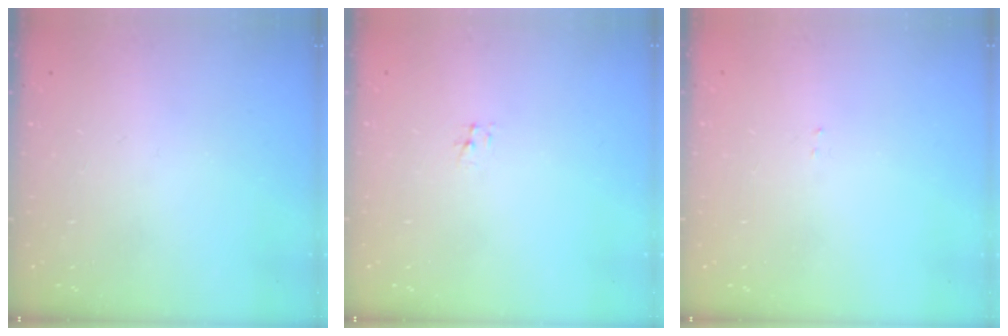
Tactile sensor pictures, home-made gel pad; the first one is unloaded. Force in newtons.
{"total": 1.9, "press": 1.9, "slide": 0.2}
{"total": 1.5, "press": 1.5, "slide": 0.2}